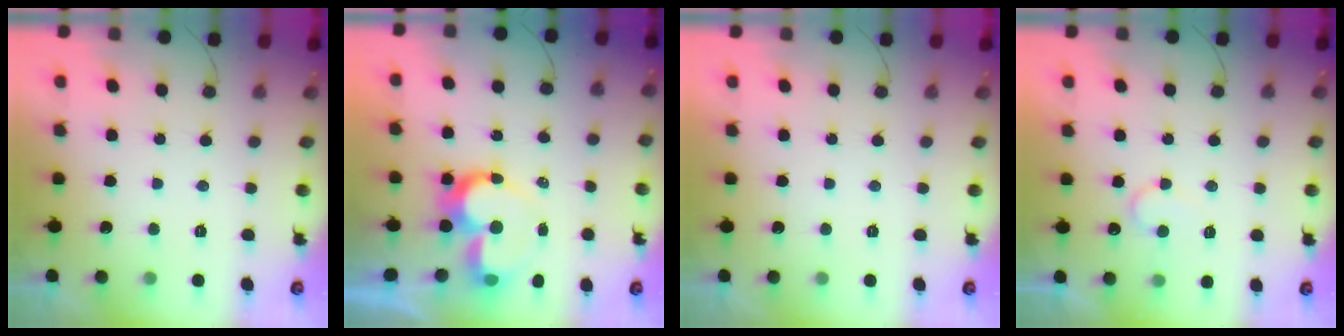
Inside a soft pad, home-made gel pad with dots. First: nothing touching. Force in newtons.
{"total": 10.7, "press": 10.7, "slide": 1.2}
{"total": 1.9, "press": 1.9, "slide": 0.1}
{"total": 5.8, "press": 5.8, "slide": 0.5}